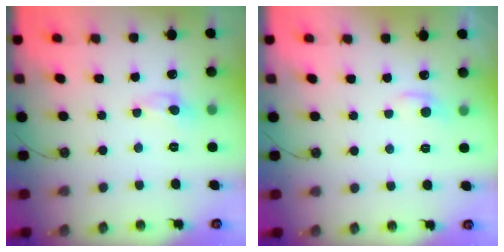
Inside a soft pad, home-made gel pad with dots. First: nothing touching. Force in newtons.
{"total": 0.8, "press": 0.1, "slide": 0.8}